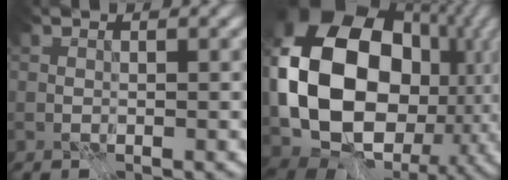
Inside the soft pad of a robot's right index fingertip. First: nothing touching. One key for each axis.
{"total": 18.1, "fx": 0.3, "fy": 14.3, "fz": 11.1, "tx": -0.237, "ty": -0.019, "tz": 0.001}